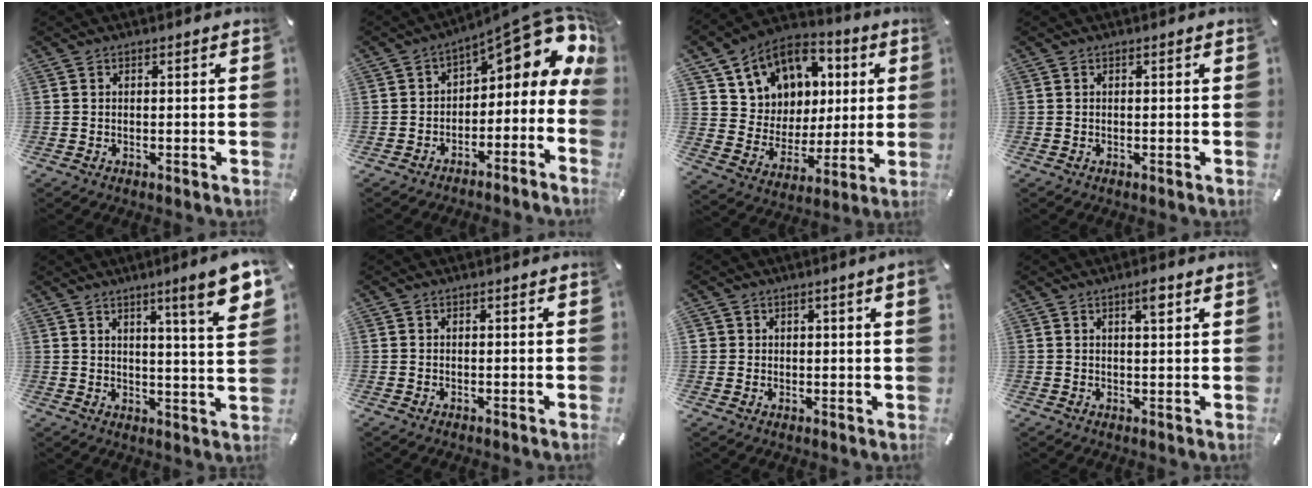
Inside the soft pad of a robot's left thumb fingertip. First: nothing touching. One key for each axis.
{"total": 12.0, "fx": 5.0, "fy": 6.0, "fz": 9.1, "tx": -0.106, "ty": -0.042, "tz": 0.078}
{"total": 11.8, "fx": 4.9, "fy": 10.5, "fz": 2.3, "tx": -0.053, "ty": -0.038, "tz": 0.102}
{"total": 0.0}
{"total": 11.3, "fx": 6.7, "fy": 0.9, "fz": 9.1, "tx": -0.128, "ty": -0.042, "tz": 0.100}
{"total": 0.0}
{"total": 1.4, "fx": 0.8, "fy": 0.5, "fz": 1.0, "tx": -0.021, "ty": 0.000, "tz": 0.014}
{"total": 3.0, "fx": 1.8, "fy": 0.4, "fz": 2.4, "tx": -0.043, "ty": -0.001, "tz": 0.027}